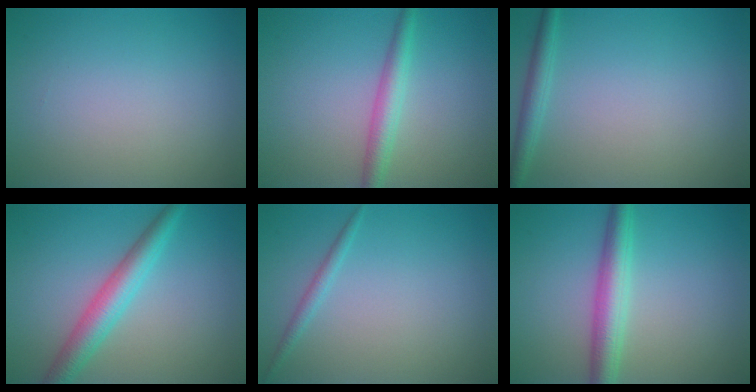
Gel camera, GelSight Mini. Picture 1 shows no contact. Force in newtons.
{"total": 2.7, "press": 2.7, "slide": 0.0}
{"total": 1.8, "press": 1.8, "slide": 0.1}
{"total": 4.1, "press": 4.1, "slide": 0.1}
{"total": 1.1, "press": 1.1, "slide": 0.1}
{"total": 4.0, "press": 4.0, "slide": 0.1}